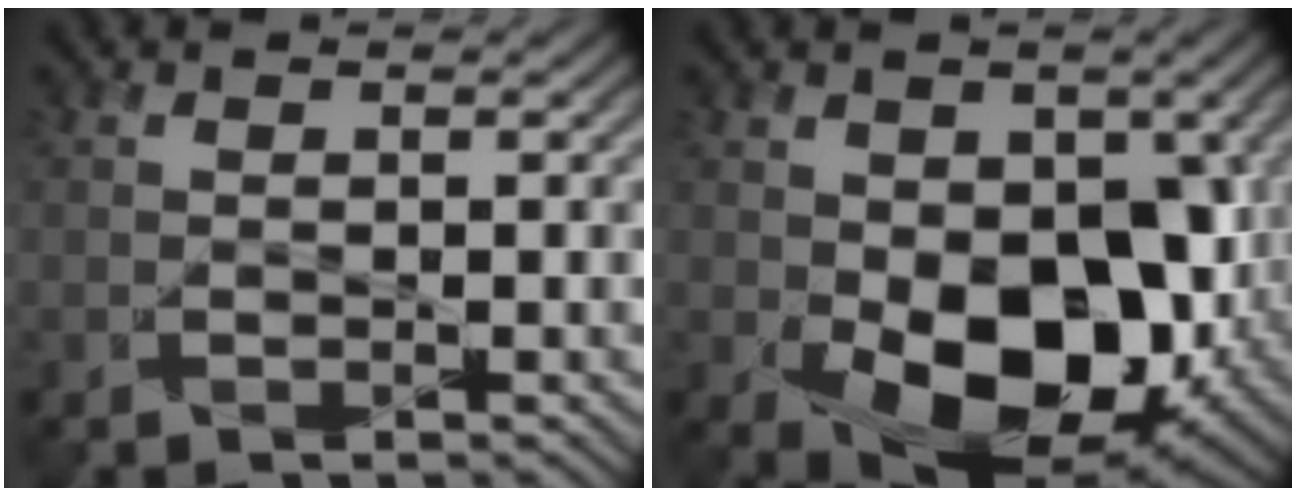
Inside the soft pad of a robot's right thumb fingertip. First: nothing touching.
{"total": 13.9, "force": [-2.4, 8.9, 10.4], "torque": [-0.163, -0.035, -0.031]}